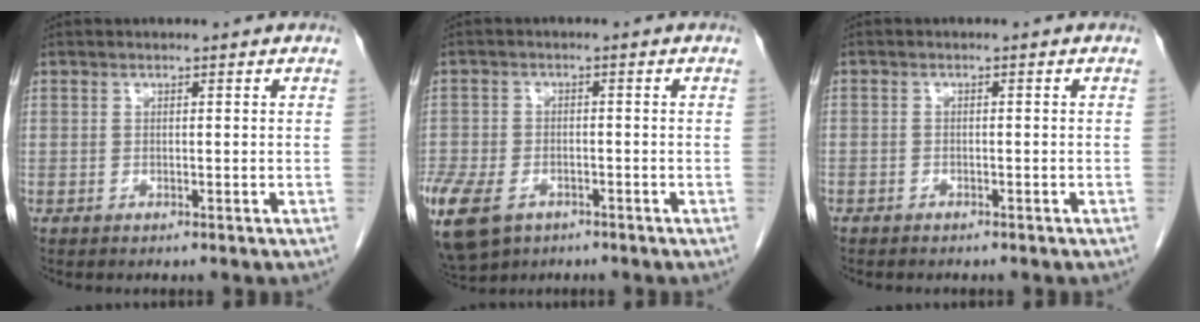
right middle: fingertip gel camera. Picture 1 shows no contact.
{"total": 21.4, "force": [-10.9, 14.6, 11.2], "torque": [-0.376, -0.042, -0.171]}
{"total": 1.3, "force": [-1.1, 0.7, 0.3], "torque": [-0.009, 0.001, -0.014]}